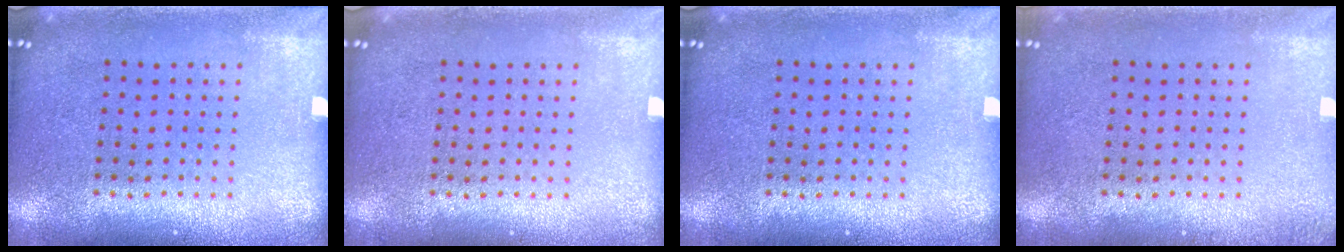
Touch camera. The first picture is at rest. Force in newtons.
{"total": 0.0}
{"total": 0.0}
{"total": 0.7, "press": 0.7, "slide": 0.2}